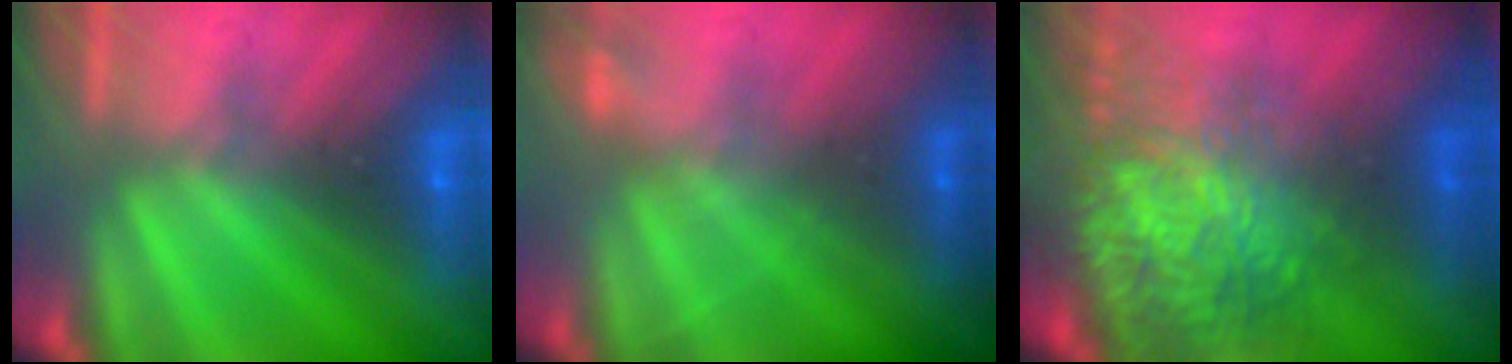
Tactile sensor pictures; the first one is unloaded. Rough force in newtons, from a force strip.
{"total": 2.2}
{"total": 7.5}